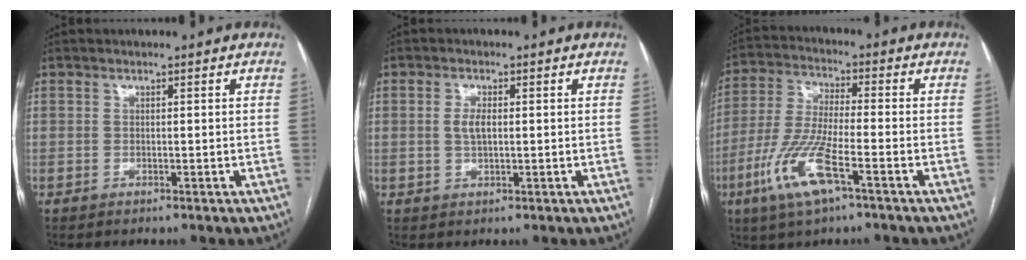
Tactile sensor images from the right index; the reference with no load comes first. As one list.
[{"total": 2.5, "force": [0.2, 1.0, 2.3], "torque": [-0.047, 0.002, 0.004]}, {"total": 11.2, "force": [-5.3, 1.6, 9.8], "torque": [-0.213, -0.014, -0.104]}]